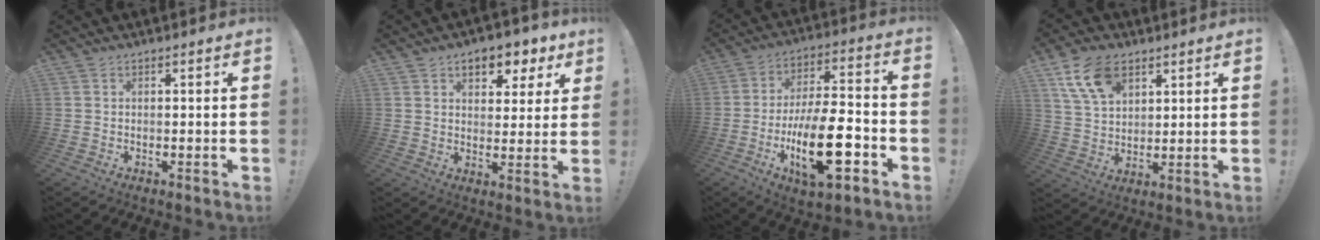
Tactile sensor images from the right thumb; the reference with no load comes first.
{"total": 8.5, "force": [4.7, 5.3, 4.8], "torque": [-0.056, -0.023, 0.082]}
{"total": 20.6, "force": [-7.3, 7.7, 17.7], "torque": [-0.315, 0.030, -0.114]}
{"total": 12.5, "force": [6.7, 7.6, 7.3], "torque": [-0.132, -0.011, 0.132]}